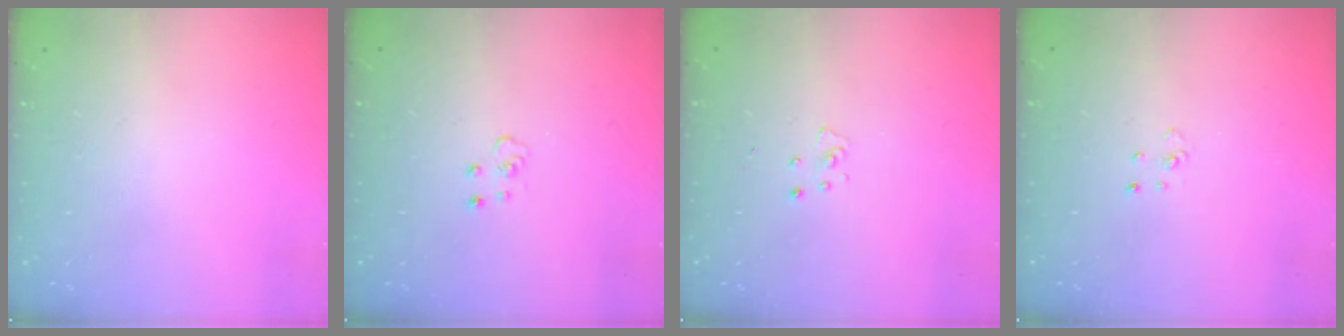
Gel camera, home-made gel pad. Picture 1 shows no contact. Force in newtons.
{"total": 4.4, "press": 4.3, "slide": 0.3}
{"total": 2.7, "press": 2.7, "slide": 0.3}
{"total": 2.9, "press": 2.9, "slide": 0.2}